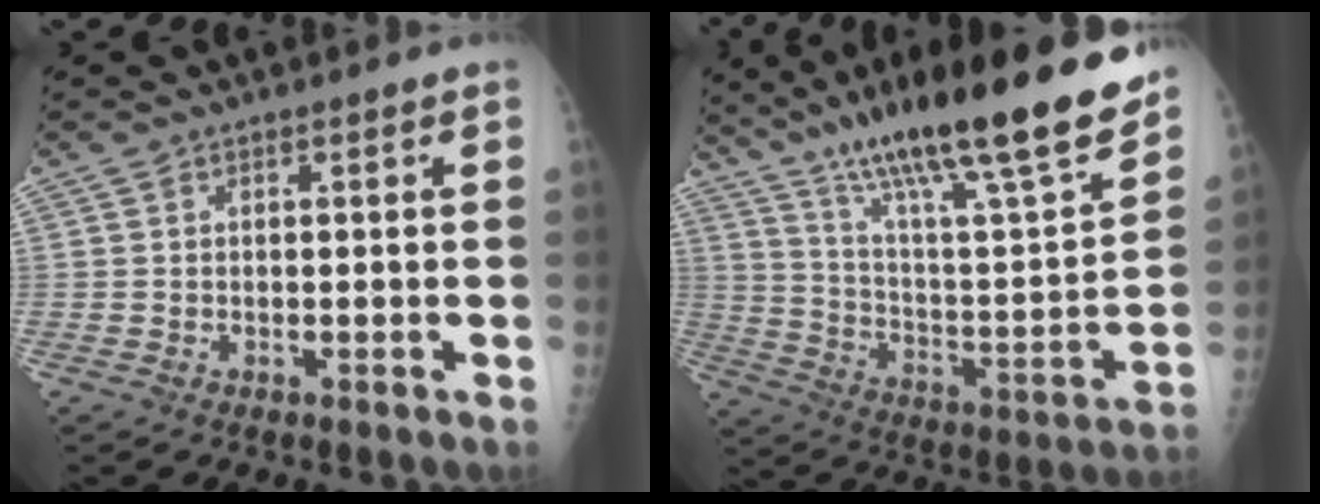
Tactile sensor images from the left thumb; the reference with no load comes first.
{"total": 26.0, "force": [19.6, 3.3, 16.7], "torque": [-0.250, -0.075, 0.322]}